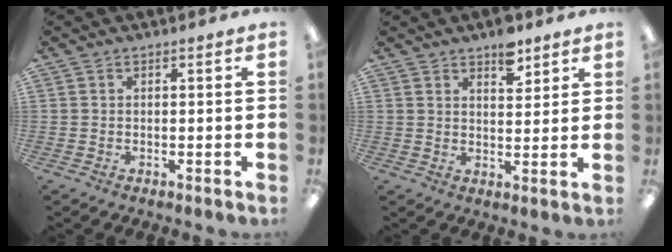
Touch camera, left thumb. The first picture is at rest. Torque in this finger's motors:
{"motor_torque": [0.58, 0.28, 0.45, -0.43, 0.02]}